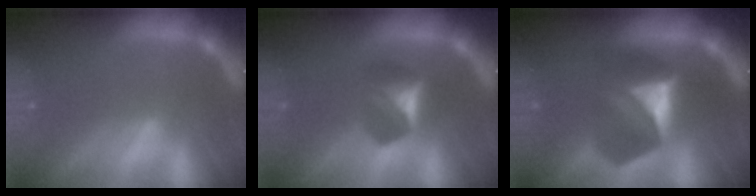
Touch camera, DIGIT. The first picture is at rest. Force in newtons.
{"total": 3.4}
{"total": 6.9}